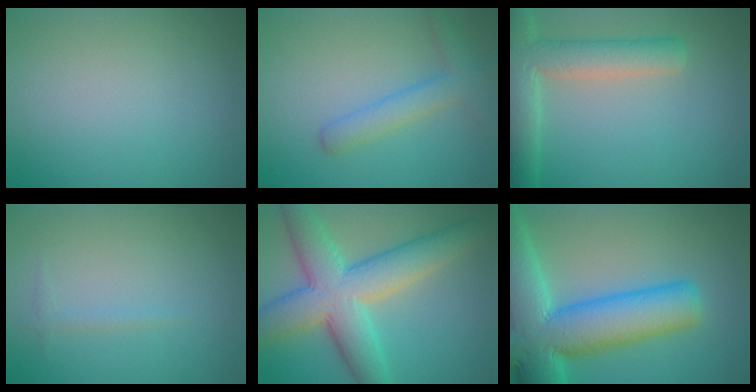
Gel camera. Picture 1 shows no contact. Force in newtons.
{"total": 2.9, "press": 2.9, "slide": 0.2}
{"total": 5.7, "press": 5.7, "slide": 0.6}
{"total": 0.6, "press": 0.6, "slide": 0.1}
{"total": 9.4, "press": 9.3, "slide": 0.5}
{"total": 13.3, "press": 13.3, "slide": 0.5}